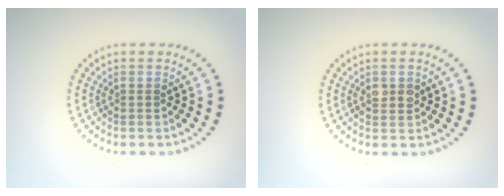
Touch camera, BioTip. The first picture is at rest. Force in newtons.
{"total": 1.7, "press": 1.7, "slide": 0.1}